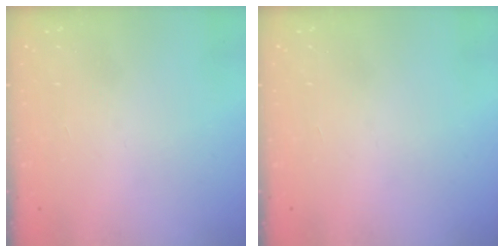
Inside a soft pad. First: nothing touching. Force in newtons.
{"total": 0.0}